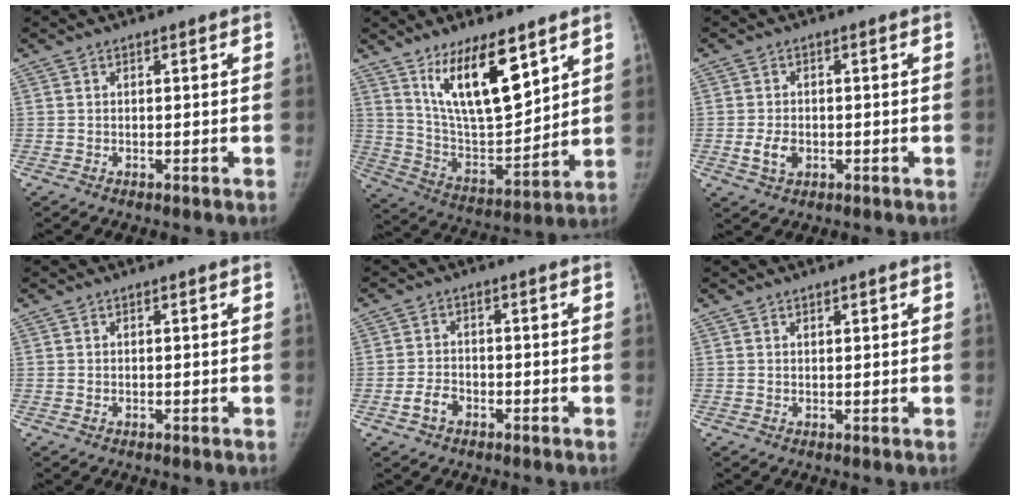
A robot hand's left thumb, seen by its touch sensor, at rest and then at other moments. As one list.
[{"total": 16.8, "force": [9.6, 5.9, 12.4], "torque": [-0.181, -0.058, 0.188]}, {"total": 4.1, "force": [-1.0, 2.9, 2.7], "torque": [-0.048, 0.003, -0.015]}, {"total": 0.0}, {"total": 3.7, "force": [-1.8, 2.5, 1.9], "torque": [-0.032, 0.016, -0.033]}, {"total": 1.0, "force": [0.6, 0.5, 0.5], "torque": [-0.002, -0.003, 0.009]}]